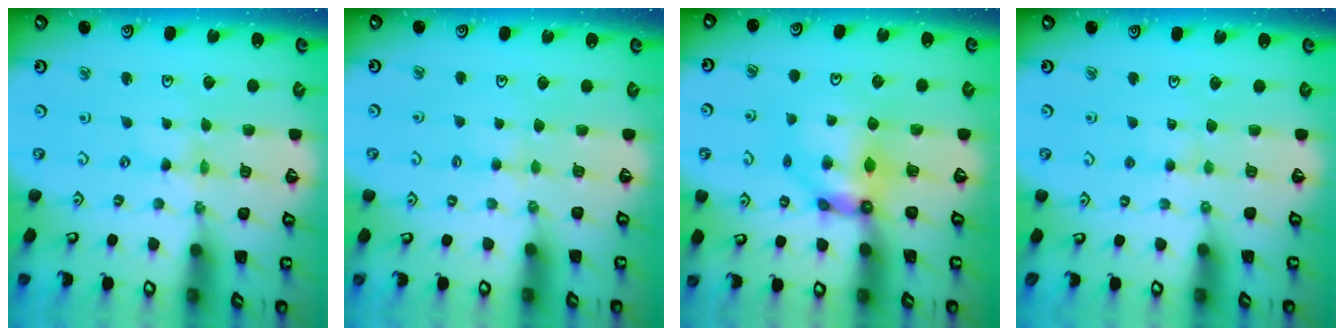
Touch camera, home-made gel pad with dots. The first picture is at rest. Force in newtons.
{"total": 3.2, "press": 3.2, "slide": 0.5}
{"total": 7.3, "press": 7.2, "slide": 0.7}
{"total": 3.0, "press": 3.0, "slide": 0.3}